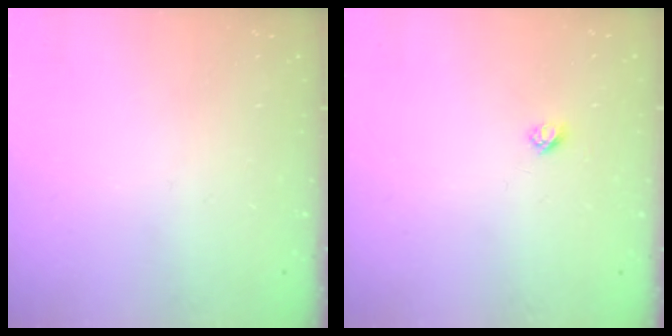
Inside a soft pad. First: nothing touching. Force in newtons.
{"total": 2.7, "press": 2.6, "slide": 0.3}